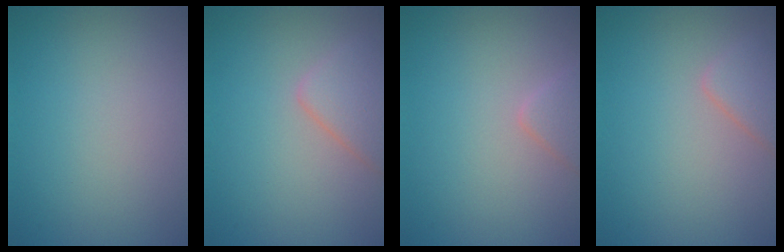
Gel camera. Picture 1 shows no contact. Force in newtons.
{"total": 3.1, "press": 3.1, "slide": 0.0}
{"total": 1.6, "press": 1.6, "slide": 0.1}
{"total": 2.3, "press": 2.3, "slide": 0.1}